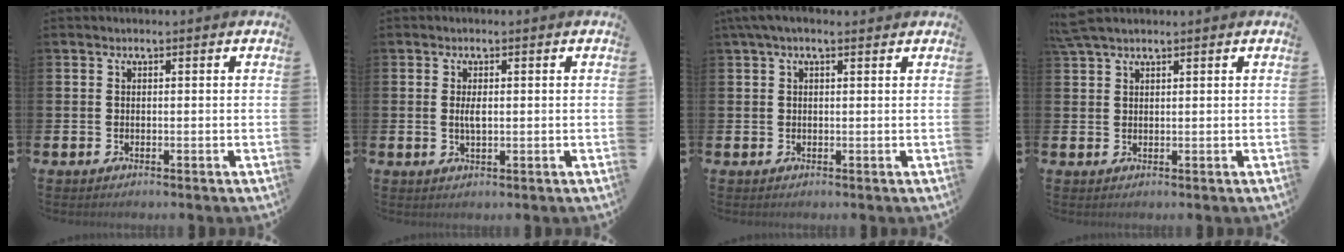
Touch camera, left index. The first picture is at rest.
{"total": 2.0, "force": [0.2, 0.8, 1.8], "torque": [-0.035, 0.002, 0.002]}
{"total": 2.3, "force": [1.3, 0.8, 1.7], "torque": [-0.033, 0.007, 0.023]}
{"total": 2.7, "force": [2.2, 0.7, 1.3], "torque": [-0.029, 0.005, 0.042]}